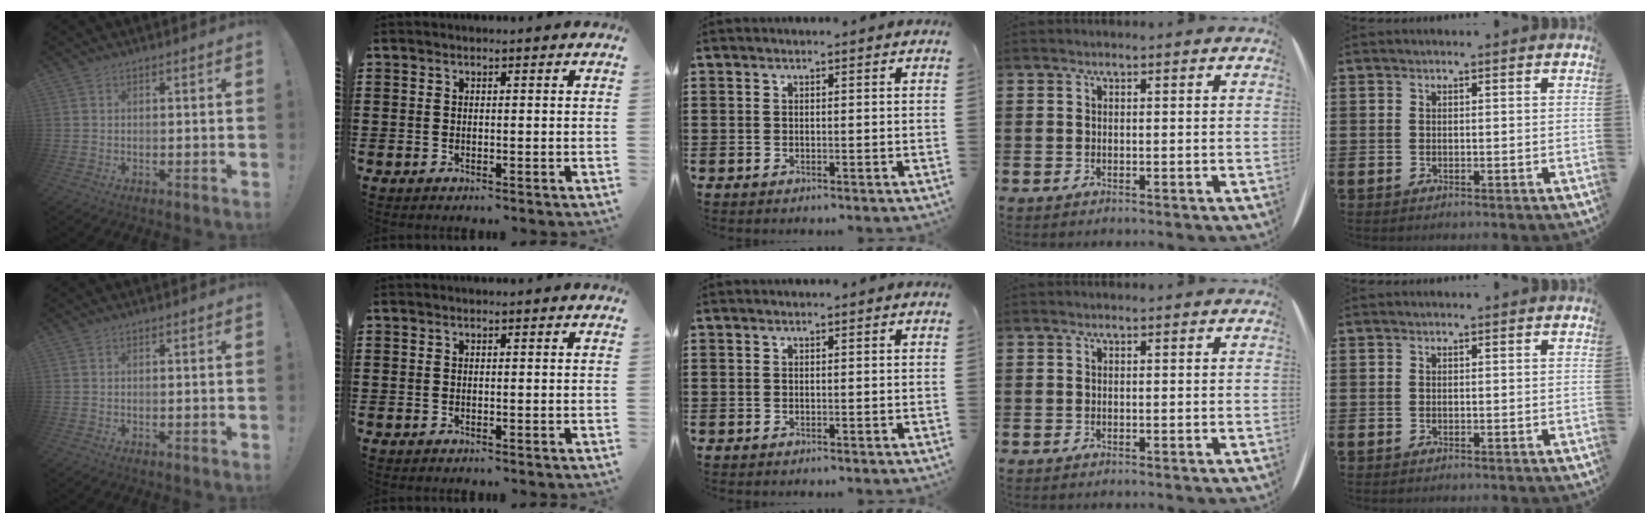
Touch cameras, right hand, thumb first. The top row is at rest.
{}